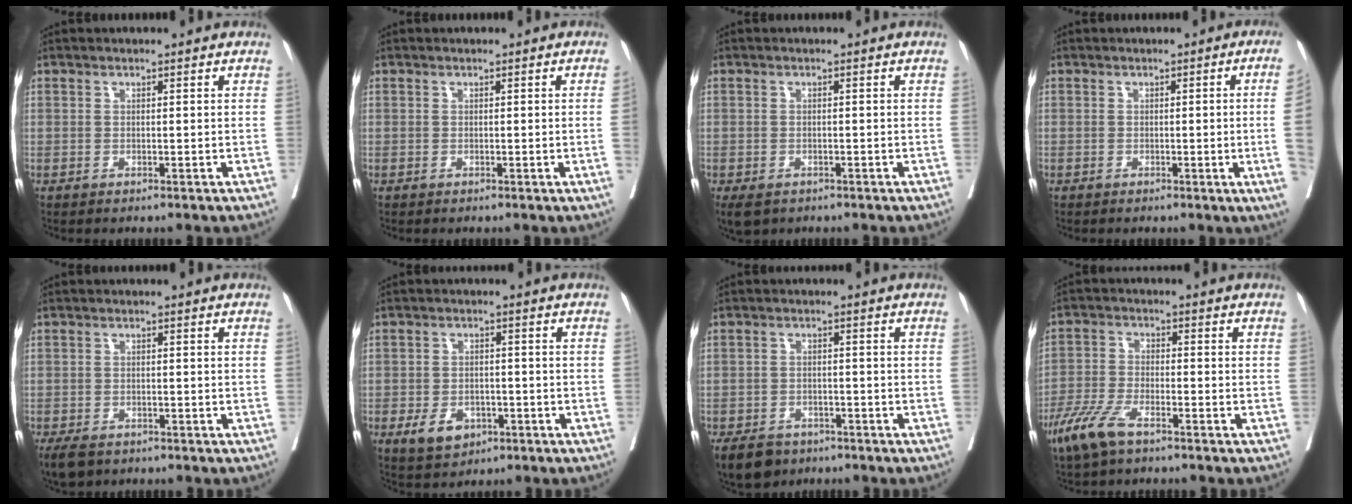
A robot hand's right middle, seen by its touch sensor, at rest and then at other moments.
{"total": 0.9, "force": [-0.1, -0.4, 0.8], "torque": [-0.010, -0.001, -0.001]}
{"total": 3.8, "force": [-2.6, 2.2, 1.6], "torque": [-0.026, -0.005, -0.039]}
{"total": 7.5, "force": [-1.0, -2.7, 6.9], "torque": [-0.072, -0.018, -0.012]}
{"total": 5.1, "force": [-3.8, 2.6, 2.2], "torque": [-0.035, -0.006, -0.059]}
{"total": 5.4, "force": [-2.5, 3.7, 3.1], "torque": [-0.053, 0.001, -0.032]}
{"total": 6.6, "force": [-4.9, 3.9, 2.1], "torque": [-0.037, -0.001, -0.077]}
{"total": 6.9, "force": [-4.7, 2.0, 4.6], "torque": [-0.107, -0.011, -0.091]}